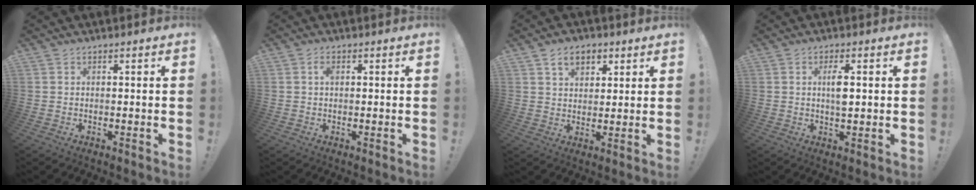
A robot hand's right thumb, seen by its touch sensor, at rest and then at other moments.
{"total": 1.9, "force": [0.5, 1.0, 1.5], "torque": [-0.027, 0.004, 0.007]}
{"total": 7.2, "force": [3.8, 4.9, 3.8], "torque": [-0.055, -0.006, 0.070]}
{"total": 5.0, "force": [0.7, 1.6, 4.6], "torque": [-0.069, -0.006, 0.006]}